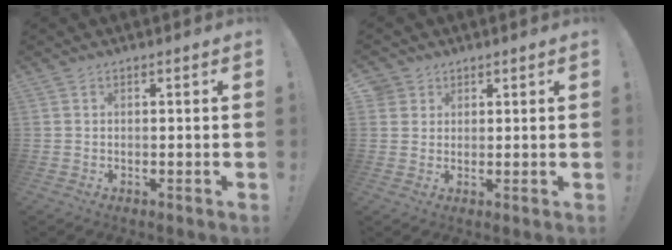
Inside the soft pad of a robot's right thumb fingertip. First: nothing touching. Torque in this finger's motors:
{"motor_torque": [-0.08, -0.16, -0.24, 0.21, -0.02]}